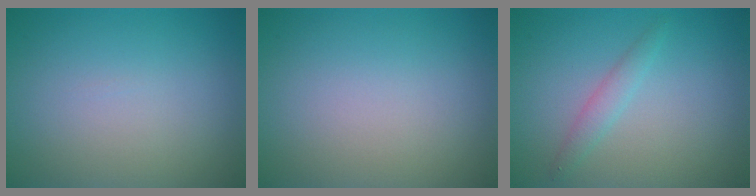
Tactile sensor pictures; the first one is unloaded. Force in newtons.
{"total": 0.0}
{"total": 1.5, "press": 1.5, "slide": 0.0}